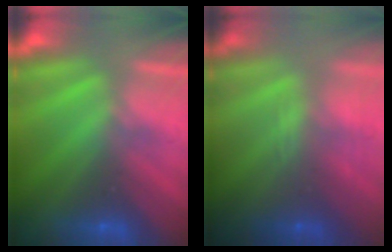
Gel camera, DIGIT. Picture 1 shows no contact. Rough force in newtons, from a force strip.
{"total": 2.6}